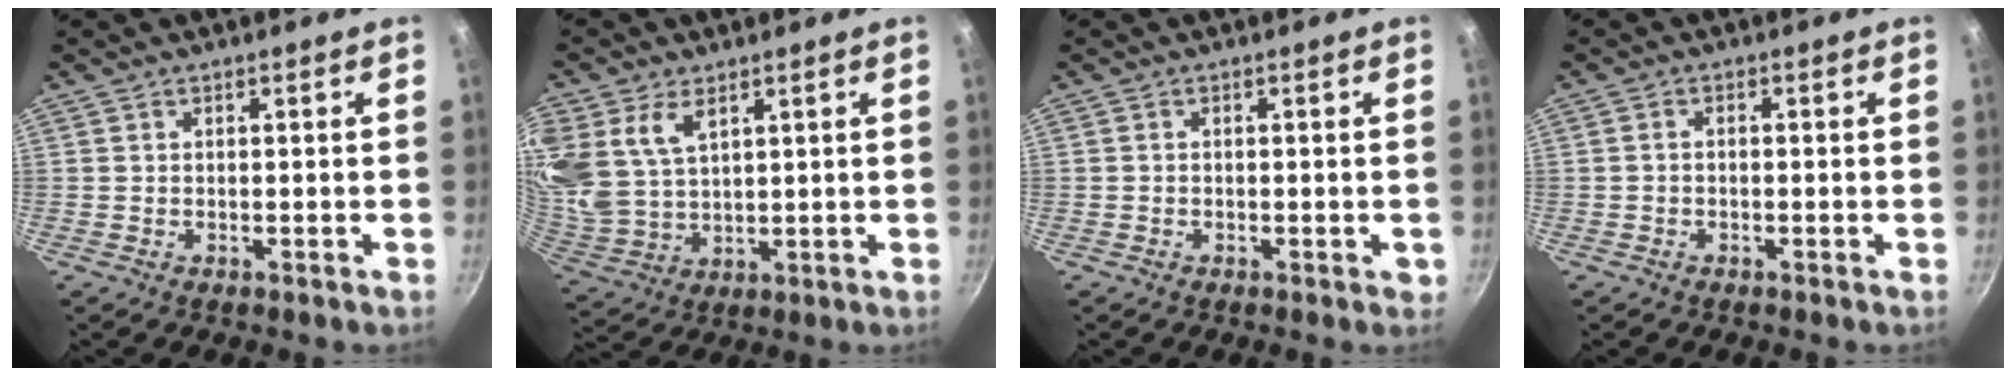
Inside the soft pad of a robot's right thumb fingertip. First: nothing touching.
{"total": 13.5, "force": [5.9, 8.6, 8.4], "torque": [-0.180, -0.017, 0.132]}
{"total": 1.3, "force": [-0.4, 0.8, 1.0], "torque": [-0.009, 0.002, -0.006]}
{"total": 1.1, "force": [-0.5, 0.6, 0.8], "torque": [-0.017, 0.012, -0.010]}